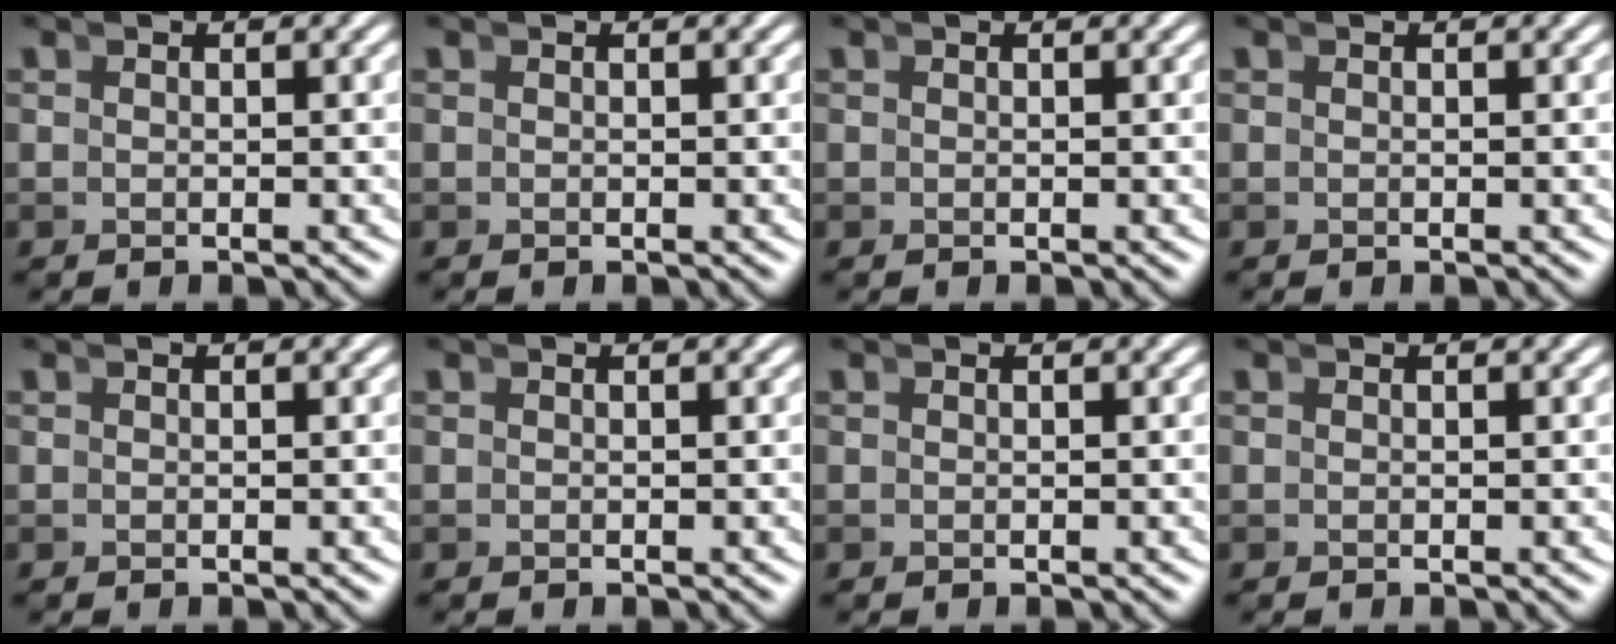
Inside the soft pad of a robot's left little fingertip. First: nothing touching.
{"total": 0.0}
{"total": 0.0}
{"total": 0.0}
{"total": 0.0}
{"total": 0.0}
{"total": 0.0}
{"total": 0.0}